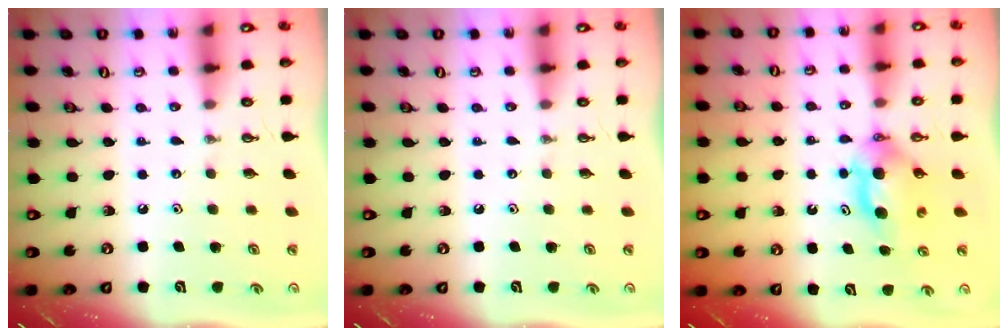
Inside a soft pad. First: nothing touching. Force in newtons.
{"total": 0.0}
{"total": 6.0, "press": 5.8, "slide": 1.6}